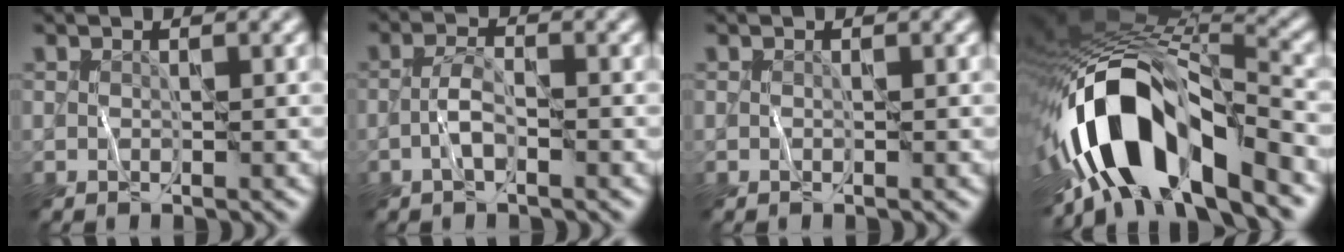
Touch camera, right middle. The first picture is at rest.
{"total": 1.9, "force": [-0.8, 0.6, 1.6], "torque": [-0.029, 0.008, -0.021]}
{"total": 0.0}
{"total": 14.2, "force": [-5.5, 6.1, 11.6], "torque": [-0.203, 0.006, -0.095]}